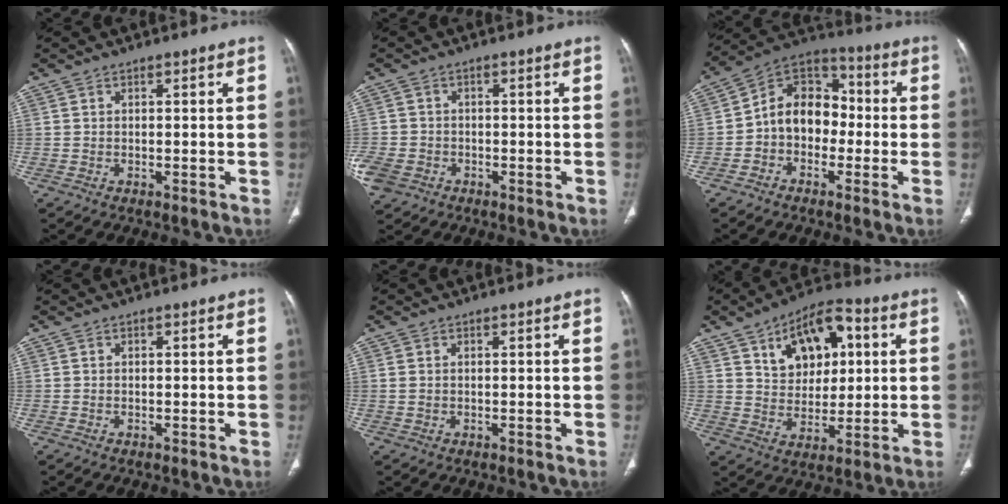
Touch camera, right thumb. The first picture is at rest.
{"total": 6.4, "force": [-2.7, 5.3, 2.4], "torque": [-0.067, 0.010, -0.042]}
{"total": 11.8, "force": [-1.6, 9.0, 7.5], "torque": [-0.089, 0.043, -0.044]}
{"total": 0.0}
{"total": 1.0, "force": [0.1, 0.7, 0.6], "torque": [-0.020, 0.001, 0.007]}
{"total": 14.6, "force": [5.0, 9.2, 10.2], "torque": [-0.115, 0.002, 0.082]}